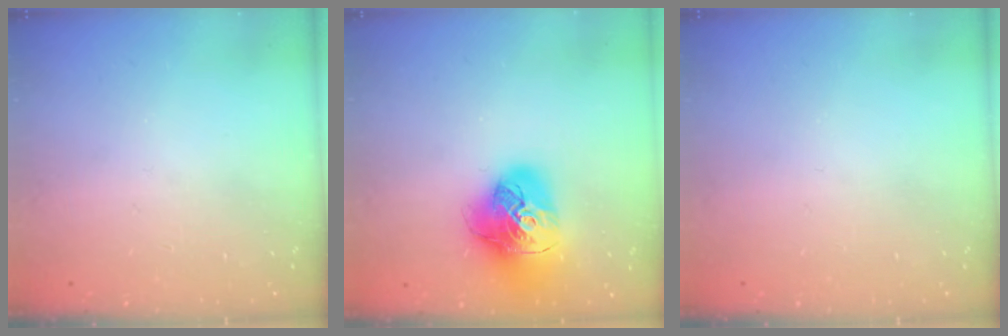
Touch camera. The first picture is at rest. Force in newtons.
{"total": 18.2, "press": 18.0, "slide": 2.2}
{"total": 0.0}